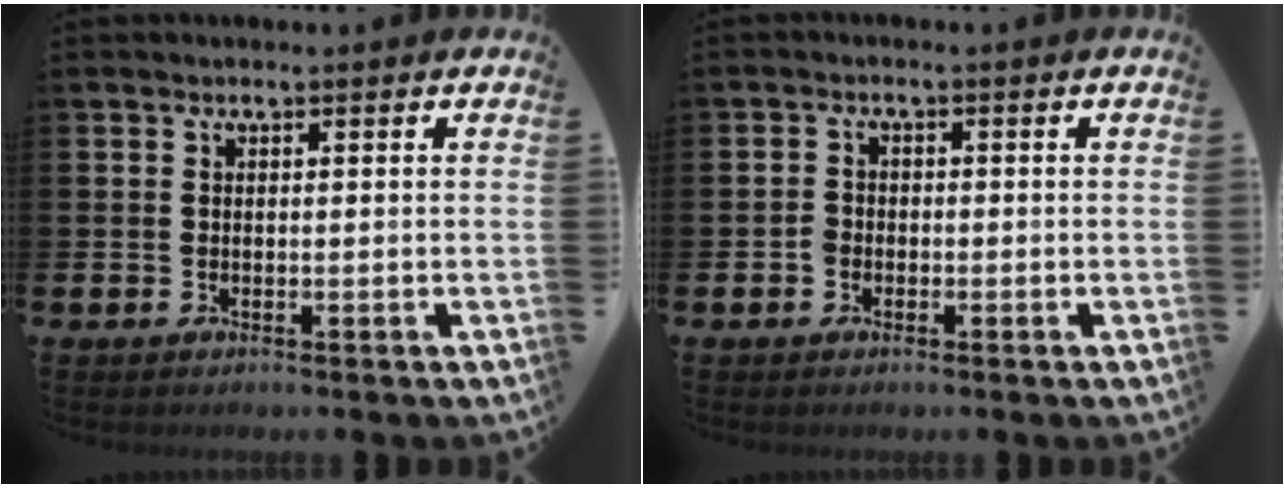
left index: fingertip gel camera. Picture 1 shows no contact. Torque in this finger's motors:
{"motor_torque": [-0.04, 0.02, 0.00, 0.01]}